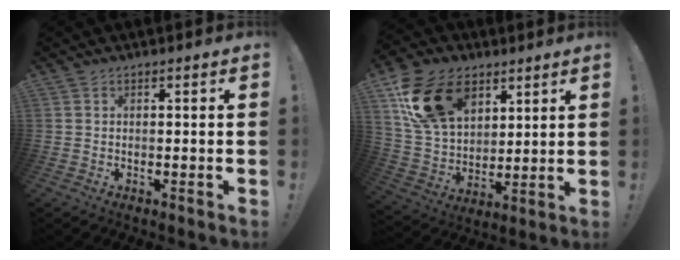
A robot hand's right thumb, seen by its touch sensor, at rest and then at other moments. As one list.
[{"total": 20.8, "force": [9.6, 14.2, 11.9], "torque": [-0.220, -0.036, 0.185]}]